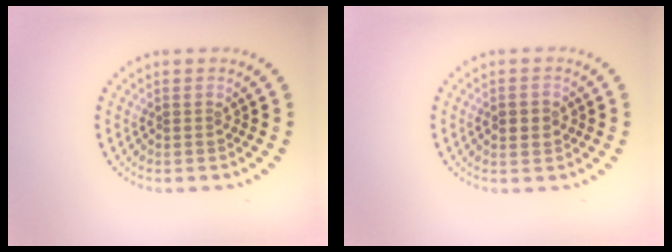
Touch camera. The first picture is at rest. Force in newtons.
{"total": 2.2, "press": 2.2, "slide": 0.2}